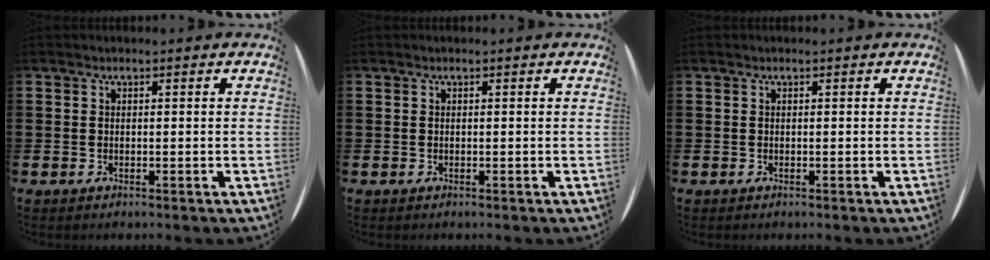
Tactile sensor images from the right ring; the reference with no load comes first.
{"total": 0.0}
{"total": 0.0}